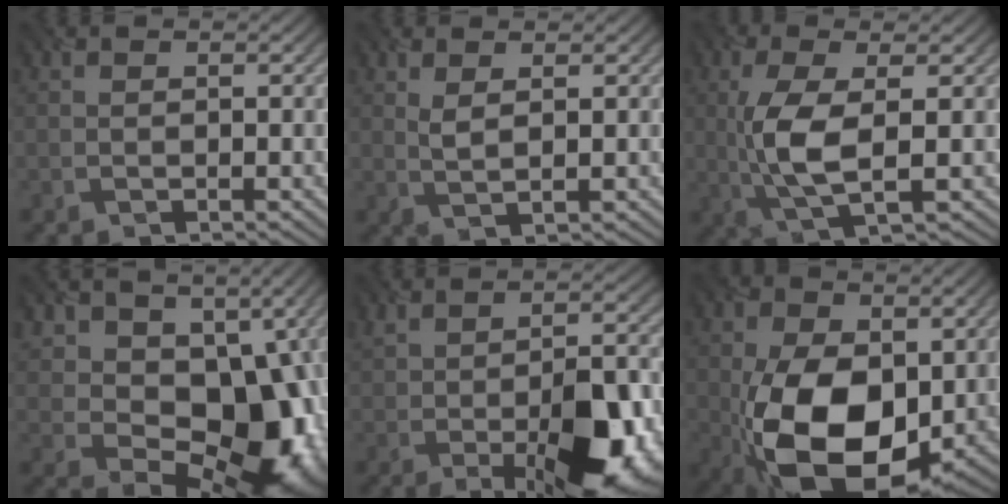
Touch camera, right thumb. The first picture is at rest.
{"total": 2.0, "force": [1.1, 0.5, 1.6], "torque": [-0.038, 0.000, 0.023]}
{"total": 6.9, "force": [-0.1, 2.3, 6.5], "torque": [-0.150, -0.002, -0.001]}
{"total": 14.3, "force": [1.1, 10.3, 9.8], "torque": [-0.135, -0.028, 0.039]}
{"total": 12.3, "force": [-3.5, 5.3, 10.6], "torque": [-0.157, -0.018, -0.041]}
{"total": 15.1, "force": [-2.5, 9.5, 11.5], "torque": [-0.217, -0.032, -0.038]}